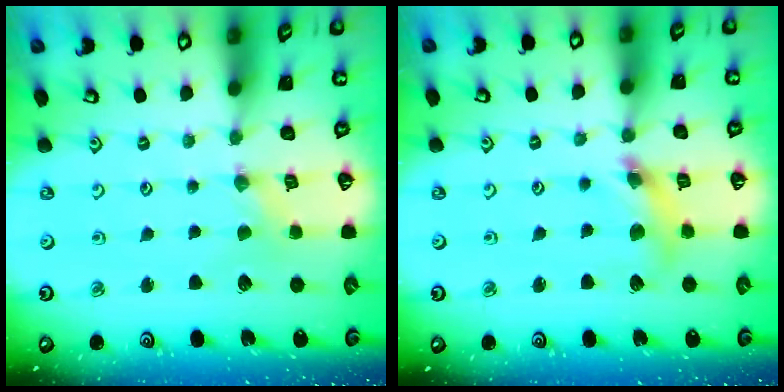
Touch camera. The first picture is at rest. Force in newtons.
{"total": 10.4, "press": 10.3, "slide": 1.3}